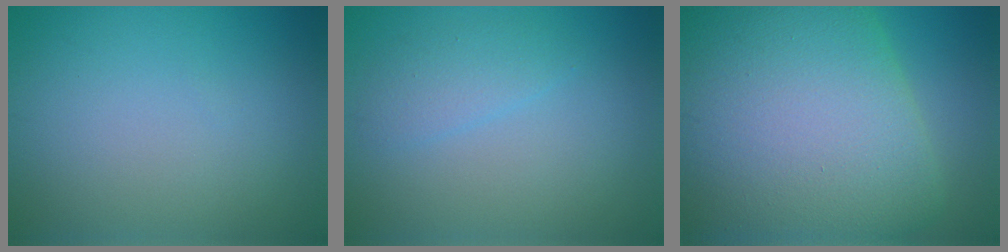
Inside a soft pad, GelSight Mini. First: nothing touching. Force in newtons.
{"total": 1.6, "press": 1.6, "slide": 0.1}
{"total": 17.0, "press": 17.0, "slide": 0.3}